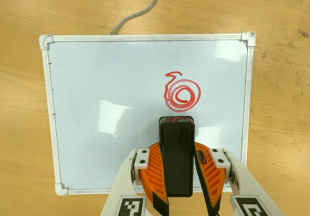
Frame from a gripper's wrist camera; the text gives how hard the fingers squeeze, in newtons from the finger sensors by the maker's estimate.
{"total": 8.6, "left": 7.4, "right": 9.8}